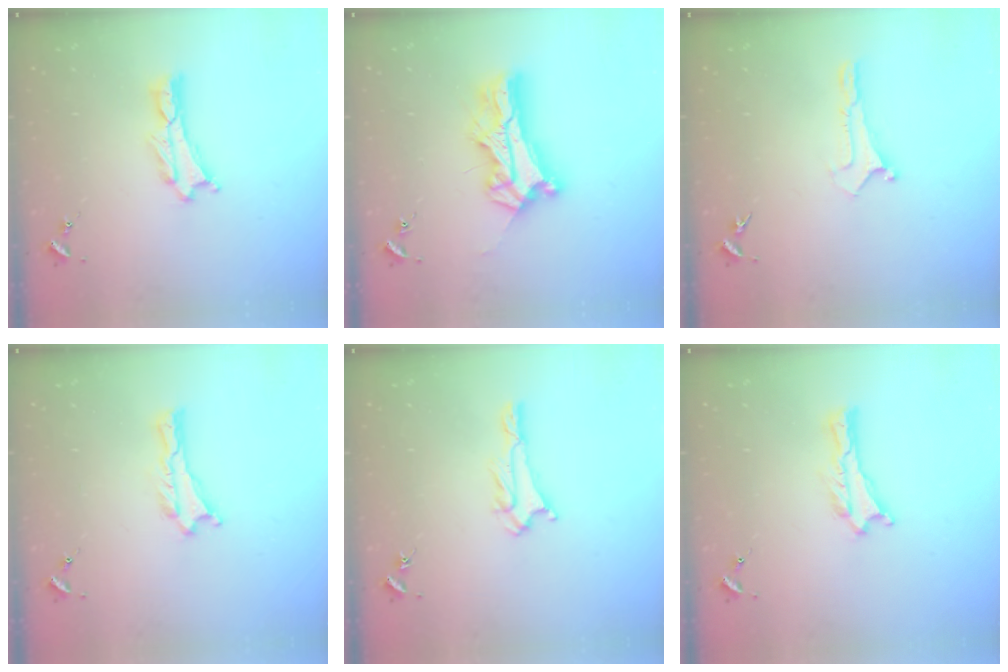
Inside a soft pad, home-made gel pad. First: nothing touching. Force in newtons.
{"total": 9.8, "press": 9.8, "slide": 0.8}
{"total": 0.0}
{"total": 0.0}
{"total": 1.7, "press": 1.7, "slide": 0.2}
{"total": 0.0}